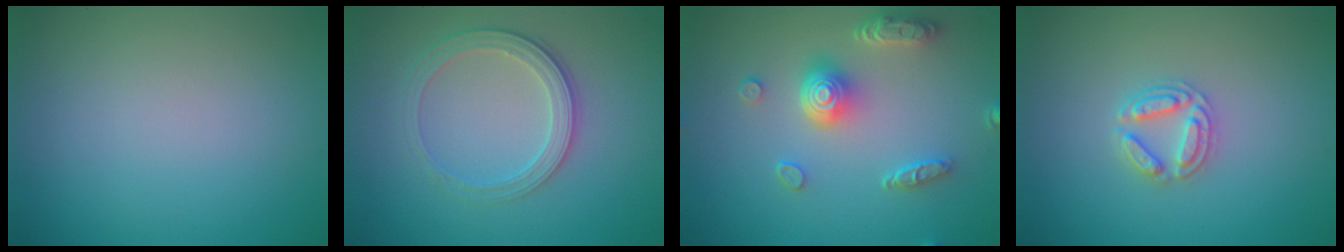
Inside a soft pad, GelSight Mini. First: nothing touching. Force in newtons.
{"total": 2.8, "press": 2.6, "slide": 1.1}
{"total": 5.0, "press": 3.8, "slide": 3.2}
{"total": 2.8, "press": 2.7, "slide": 0.5}